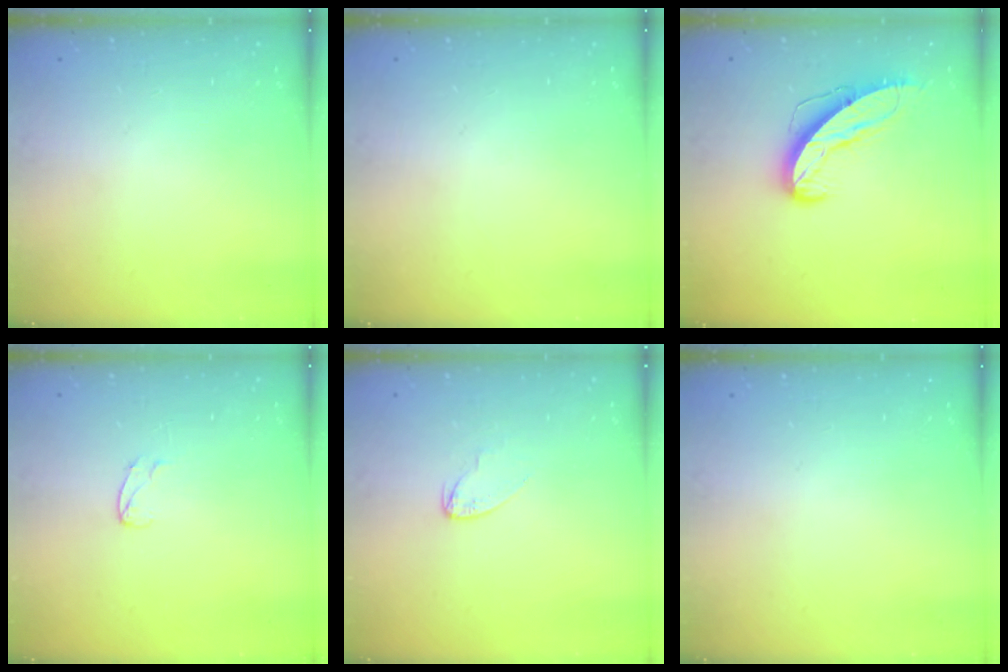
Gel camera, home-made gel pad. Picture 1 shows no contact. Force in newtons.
{"total": 0.0}
{"total": 10.7, "press": 10.7, "slide": 1.1}
{"total": 3.3, "press": 3.3, "slide": 0.3}
{"total": 2.1, "press": 2.1, "slide": 0.2}
{"total": 0.0}